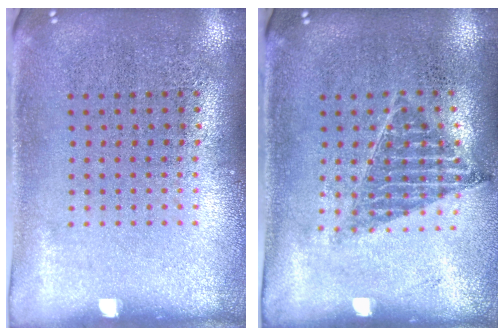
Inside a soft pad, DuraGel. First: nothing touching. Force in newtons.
{"total": 0.9, "press": 0.9, "slide": 0.2}